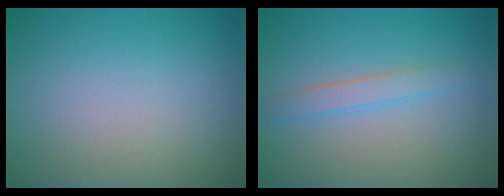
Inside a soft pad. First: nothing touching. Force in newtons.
{"total": 1.7, "press": 1.7, "slide": 0.1}